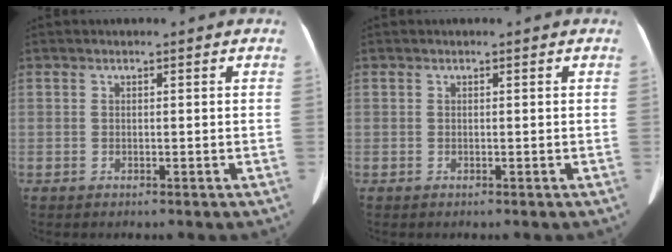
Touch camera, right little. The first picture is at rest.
{"total": 0.0}